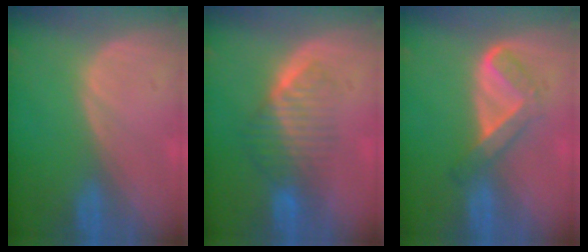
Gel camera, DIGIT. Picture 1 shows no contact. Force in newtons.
{"total": 6.5, "press": 5.7, "slide": 3.1}
{"total": 5.5, "press": 4.6, "slide": 3.0}